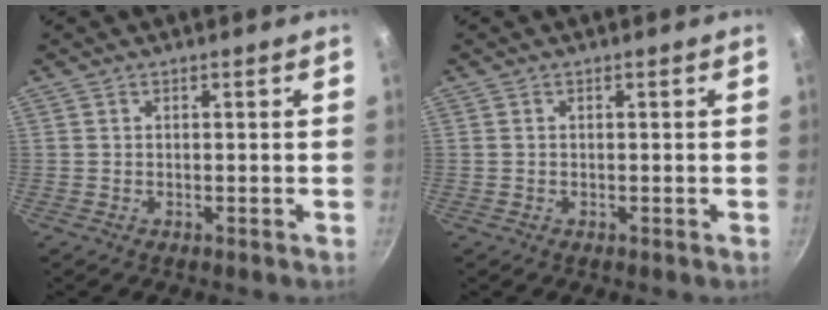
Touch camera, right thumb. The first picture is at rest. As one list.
[{"total": 0.0}]